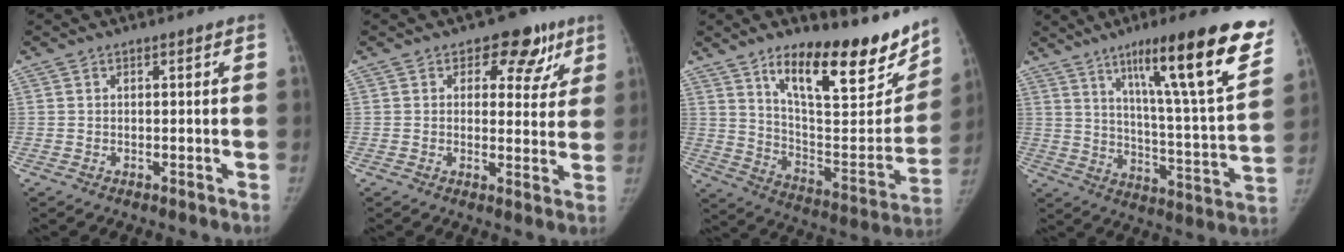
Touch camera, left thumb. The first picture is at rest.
{"total": 8.8, "force": [4.6, 5.8, 4.8], "torque": [-0.003, -0.011, 0.052]}
{"total": 25.5, "force": [17.1, 8.5, 16.9], "torque": [-0.198, -0.089, 0.268]}
{"total": 25.0, "force": [13.9, 3.2, 20.5], "torque": [-0.280, -0.049, 0.211]}